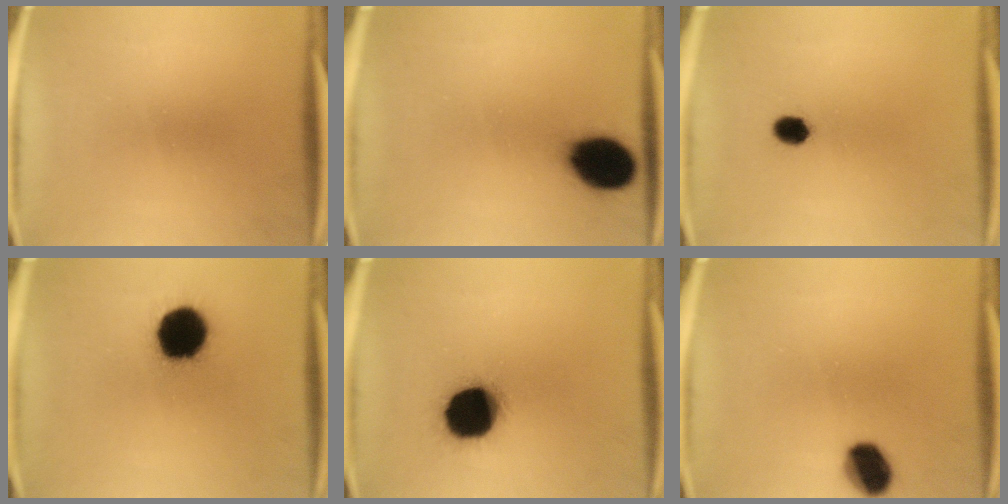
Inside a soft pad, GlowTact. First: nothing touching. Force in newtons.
{"total": 13.2}
{"total": 3.5}
{"total": 17.3}
{"total": 18.5}
{"total": 8.1}